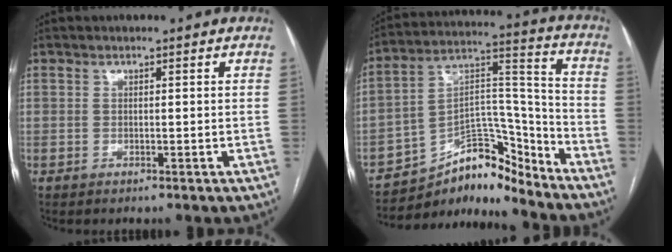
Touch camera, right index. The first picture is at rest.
{"total": 12.1, "force": [-10.8, 4.1, 3.7], "torque": [-0.054, 0.069, -0.185]}